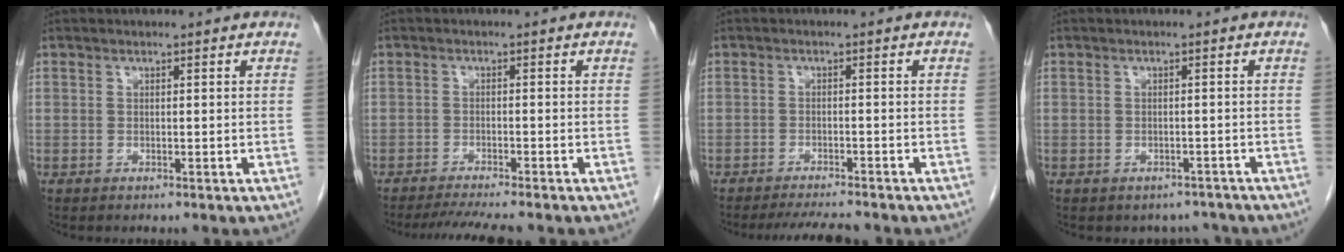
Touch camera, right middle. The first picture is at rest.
{"total": 6.3, "force": [-5.6, -0.2, 3.0], "torque": [-0.041, -0.015, -0.089]}
{"total": 5.8, "force": [-5.4, 0.3, 2.2], "torque": [-0.031, -0.014, -0.084]}
{"total": 4.0, "force": [-3.4, 2.0, -0.2], "torque": [0.011, 0.010, -0.041]}